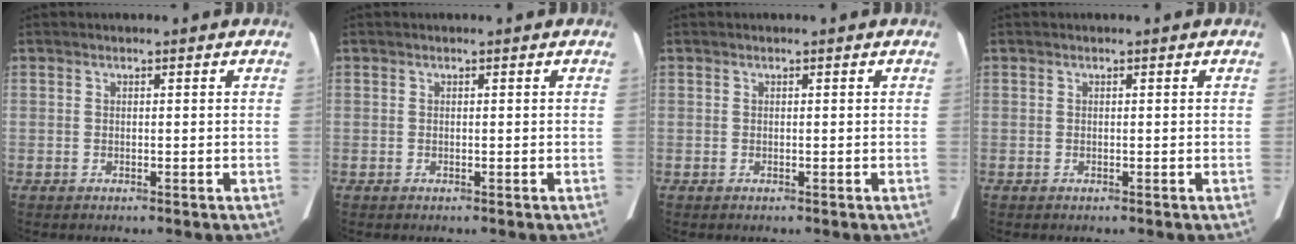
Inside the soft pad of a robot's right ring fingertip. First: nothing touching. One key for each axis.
{"total": 0.0}
{"total": 0.0}
{"total": 0.0}